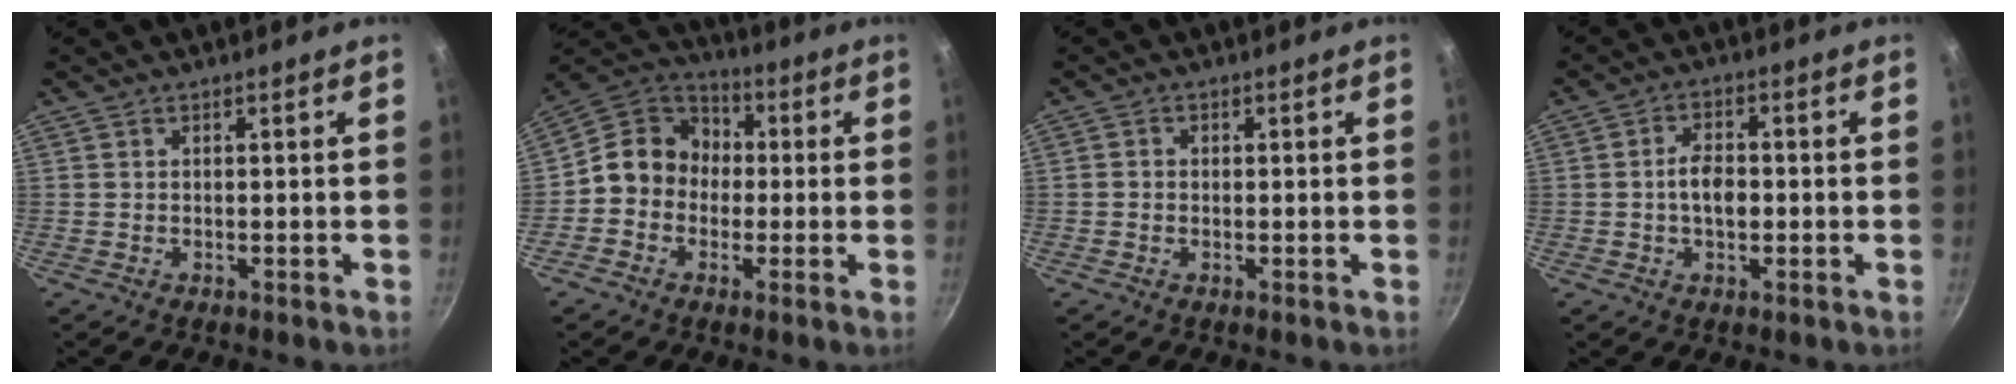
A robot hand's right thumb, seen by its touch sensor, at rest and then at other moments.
{"total": 8.1, "force": [-1.1, 7.1, 3.7], "torque": [-0.035, 0.028, -0.046]}
{"total": 1.0, "force": [-0.2, 0.9, 0.3], "torque": [-0.006, 0.004, -0.007]}
{"total": 5.4, "force": [-0.5, 3.2, 4.3], "torque": [-0.066, 0.014, -0.014]}